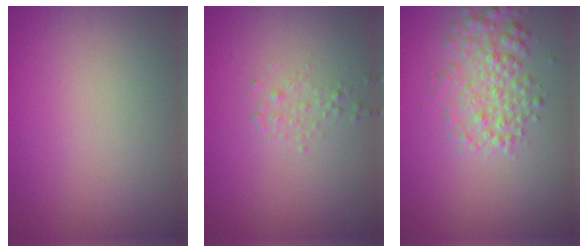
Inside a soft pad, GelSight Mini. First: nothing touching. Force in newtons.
{"total": 0.9, "press": 0.9, "slide": 0.0}
{"total": 3.6, "press": 3.6, "slide": 0.1}